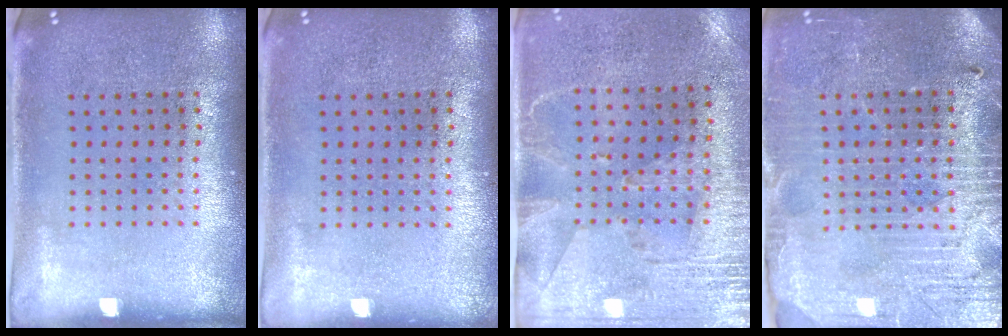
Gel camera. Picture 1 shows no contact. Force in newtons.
{"total": 0.0}
{"total": 2.8, "press": 2.4, "slide": 1.5}
{"total": 3.8, "press": 3.6, "slide": 1.3}